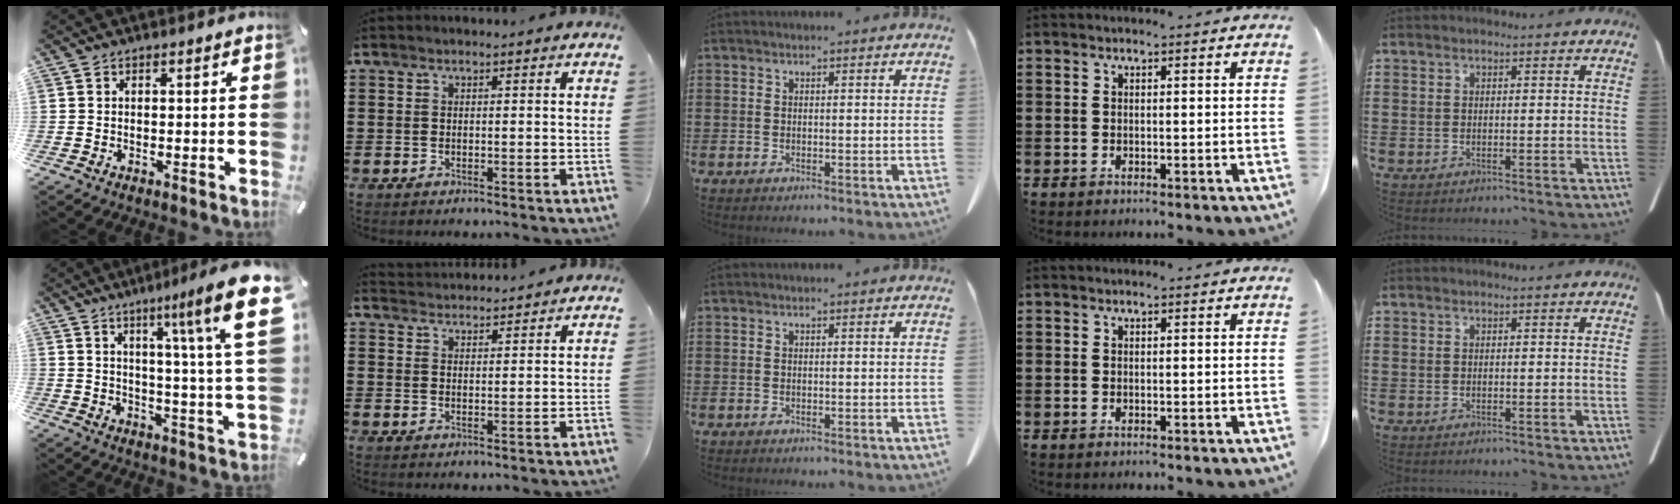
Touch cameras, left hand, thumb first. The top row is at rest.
{"thumb": {"total": 17.1, "force": [8.3, 1.4, 14.9], "torque": [-0.225, -0.058, 0.112]}, "index": {"total": 2.6, "force": [2.6, 0.0, -0.5], "torque": [0.001, -0.008, 0.049]}}